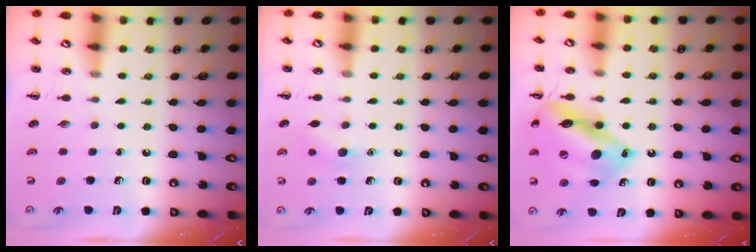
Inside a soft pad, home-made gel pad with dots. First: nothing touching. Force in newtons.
{"total": 6.2, "press": 6.0, "slide": 1.5}
{"total": 17.4, "press": 17.4, "slide": 1.7}